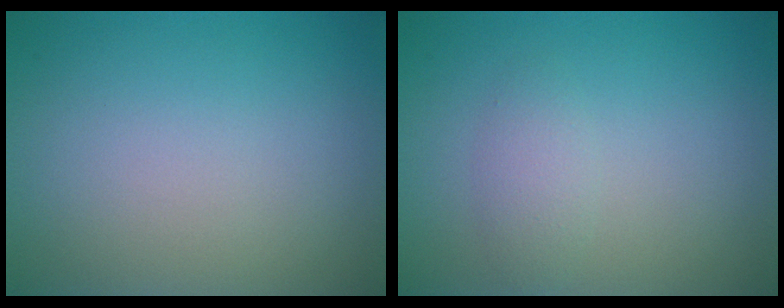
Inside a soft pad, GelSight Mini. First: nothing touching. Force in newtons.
{"total": 1.5, "press": 1.5, "slide": 0.0}